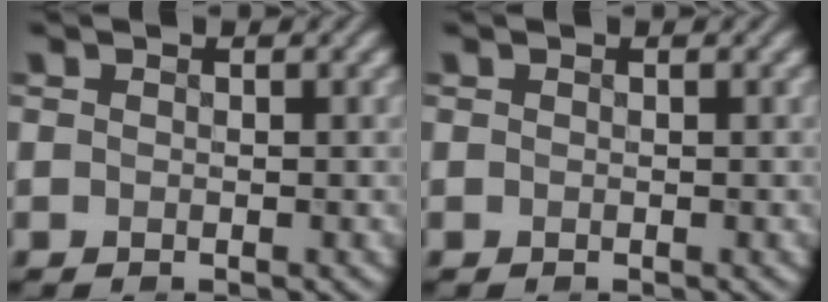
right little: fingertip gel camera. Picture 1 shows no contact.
{"total": 0.0}